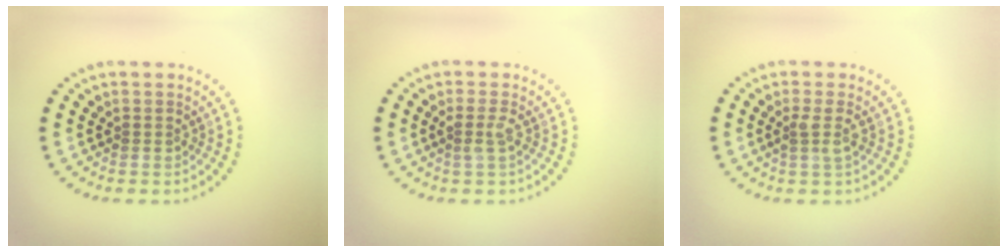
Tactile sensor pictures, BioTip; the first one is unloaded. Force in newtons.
{"total": 1.3, "press": 1.1, "slide": 0.8}
{"total": 1.5, "press": 1.2, "slide": 0.9}